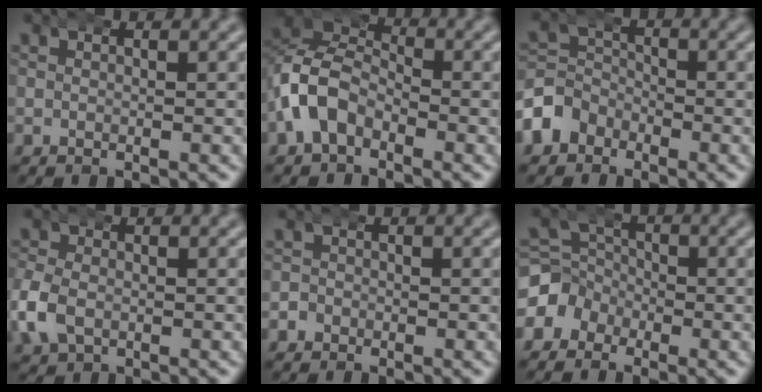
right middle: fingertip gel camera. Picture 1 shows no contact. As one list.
[{"total": 5.6, "force": [-1.4, 4.6, 2.8], "torque": [-0.064, -0.008, -0.031]}, {"total": 4.7, "force": [-2.6, 3.9, 0.9], "torque": [-0.027, -0.011, -0.048]}, {"total": 3.3, "force": [-0.9, 2.7, 1.7], "torque": [-0.058, -0.002, -0.015]}, {"total": 1.8, "force": [-0.9, 1.6, -0.1], "torque": [-0.002, -0.003, -0.023]}, {"total": 6.7, "force": [-1.9, 6.1, 1.8], "torque": [-0.046, -0.012, -0.040]}]